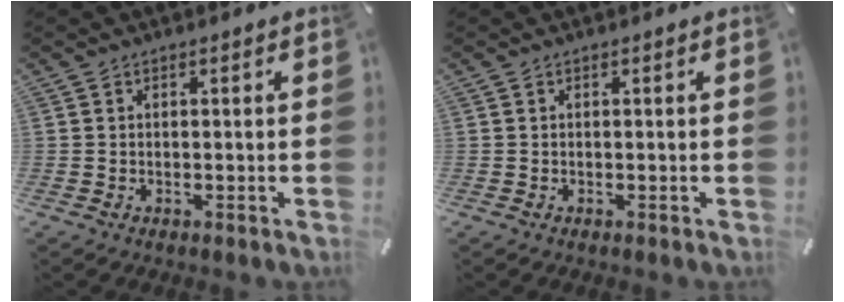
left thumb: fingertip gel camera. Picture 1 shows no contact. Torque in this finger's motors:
{"motor_torque": [0.00, 0.00, 0.00, 0.09, 0.00]}